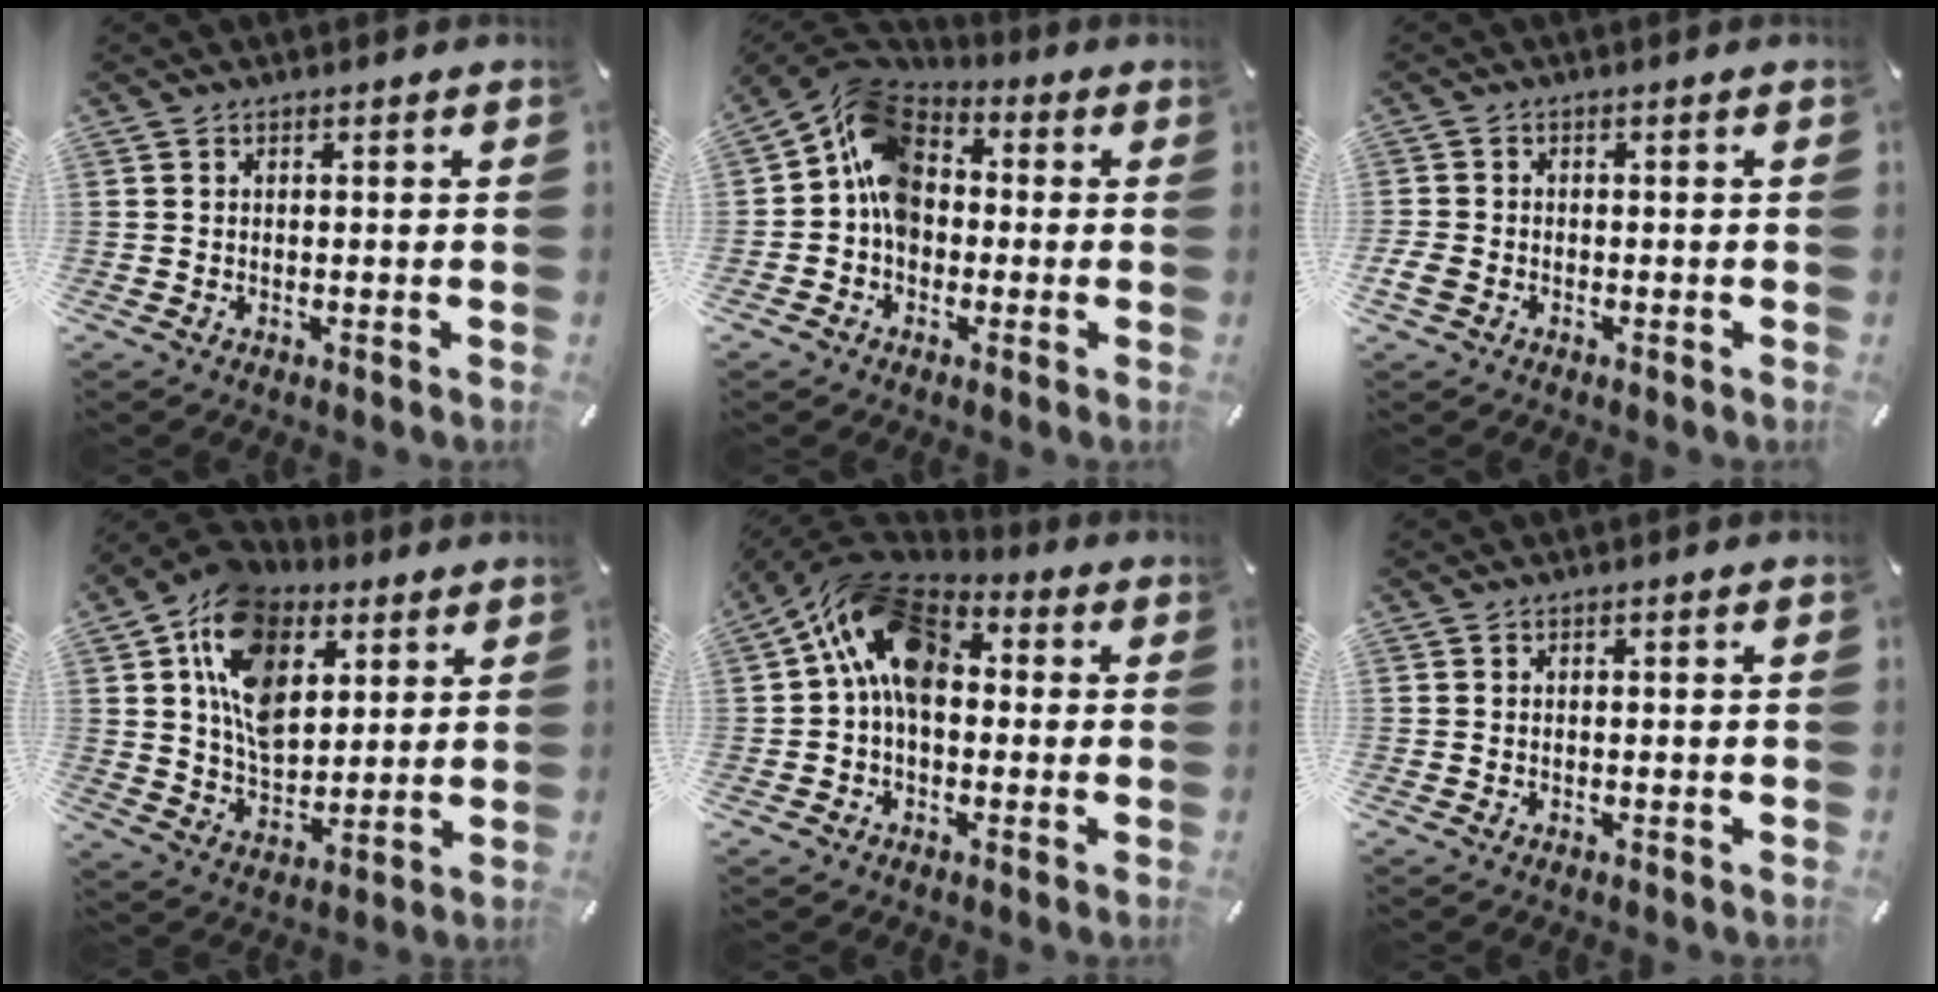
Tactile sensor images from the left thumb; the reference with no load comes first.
{"total": 12.2, "force": [0.0, 9.7, 7.5], "torque": [-0.145, 0.020, -0.002]}
{"total": 2.7, "force": [-1.2, 2.1, 1.4], "torque": [-0.036, -0.001, -0.024]}
{"total": 16.3, "force": [6.7, 11.4, 9.6], "torque": [-0.186, -0.016, 0.125]}
{"total": 15.4, "force": [2.3, 10.2, 11.3], "torque": [-0.209, 0.005, 0.040]}
{"total": 0.0}